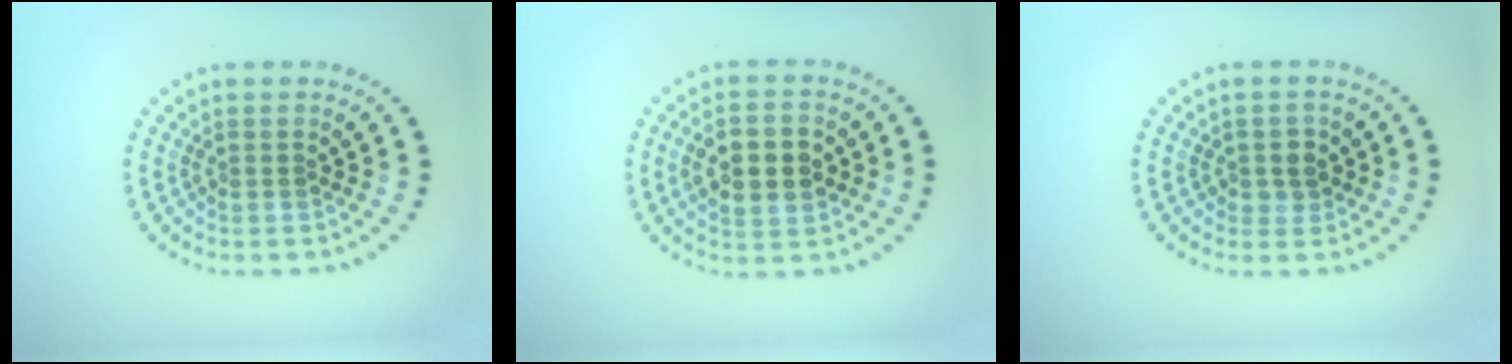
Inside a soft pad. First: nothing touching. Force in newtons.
{"total": 5.3, "press": 5.3, "slide": 0.2}
{"total": 2.0, "press": 1.9, "slide": 0.7}